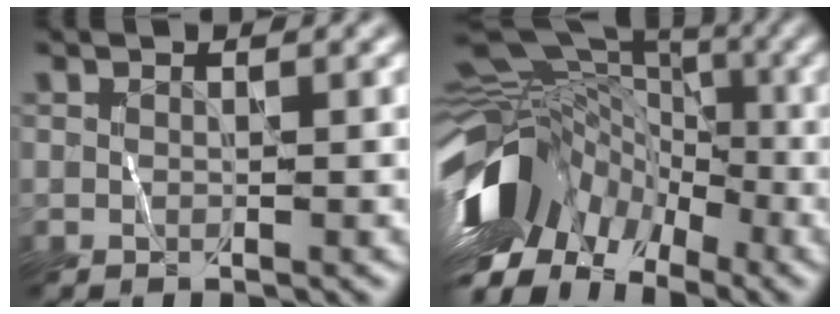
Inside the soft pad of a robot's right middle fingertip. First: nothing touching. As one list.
[{"total": 13.3, "force": [-4.2, 9.3, 8.5], "torque": [-0.167, 0.010, -0.082]}]